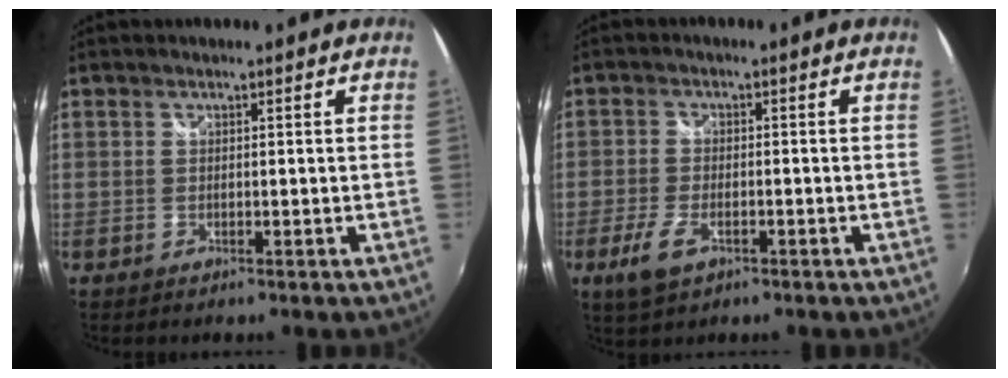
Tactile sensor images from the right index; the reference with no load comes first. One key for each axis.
{"total": 5.9, "fx": -3.0, "fy": 2.7, "fz": 4.2, "tx": -0.106, "ty": -0.010, "tz": -0.056}